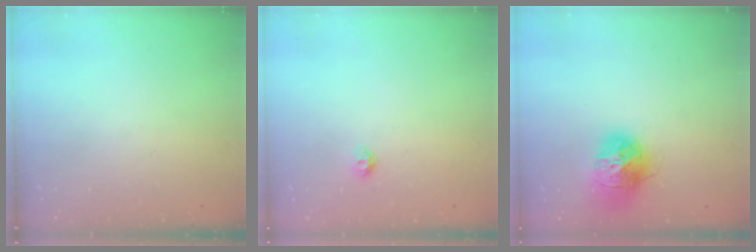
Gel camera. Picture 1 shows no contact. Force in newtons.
{"total": 3.9, "press": 3.9, "slide": 0.5}
{"total": 17.1, "press": 17.0, "slide": 1.5}